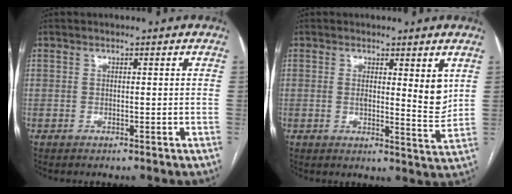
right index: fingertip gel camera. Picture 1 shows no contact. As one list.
[{"total": 5.7, "force": [1.7, 1.3, 5.3], "torque": [-0.073, -0.014, 0.023]}]